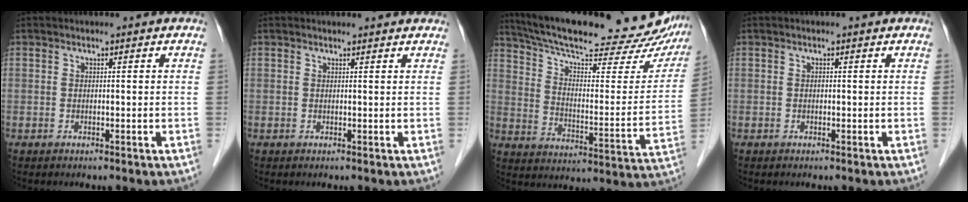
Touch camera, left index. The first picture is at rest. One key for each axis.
{"total": 2.2, "fx": 2.2, "fy": 0.4, "fz": 0.3, "tx": -0.013, "ty": 0.005, "tz": 0.019}
{"total": 30.5, "fx": 27.0, "fy": 6.2, "fz": 12.7, "tx": -0.207, "ty": -0.042, "tz": 0.354}
{"total": 0.0}